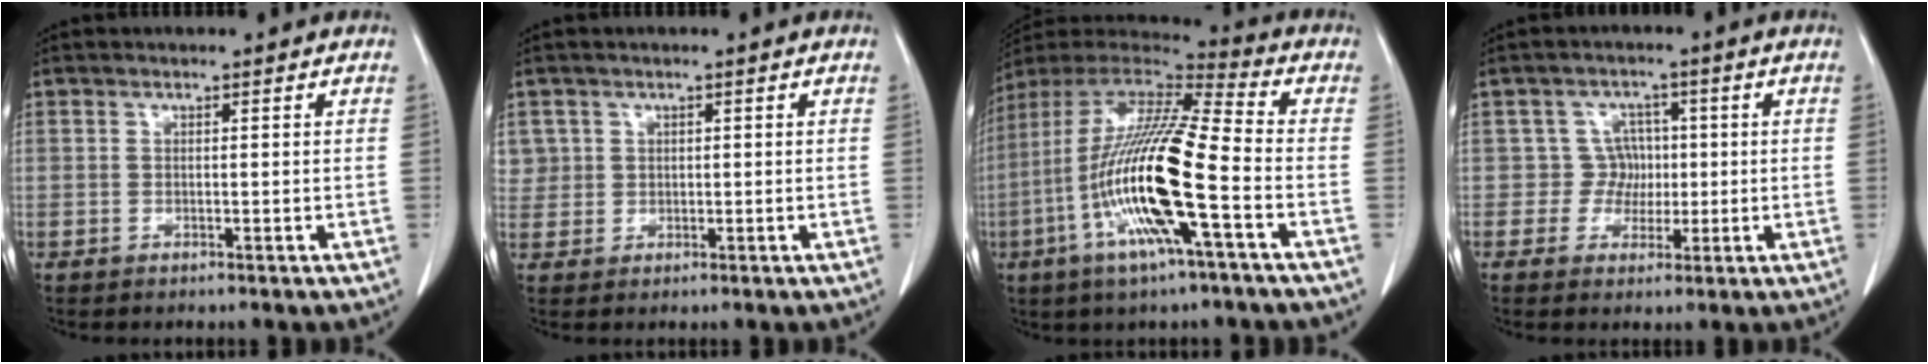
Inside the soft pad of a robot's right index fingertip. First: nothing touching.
{"total": 2.7, "force": [1.1, 2.5, -0.2], "torque": [0.026, 0.006, 0.020]}
{"total": 19.5, "force": [-5.3, 1.3, 18.7], "torque": [-0.380, -0.014, -0.106]}
{"total": 3.8, "force": [0.0, 3.8, 0.2], "torque": [0.013, 0.011, 0.001]}